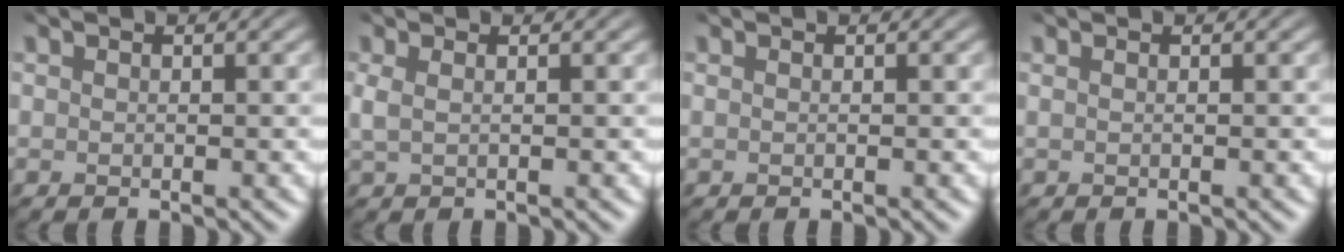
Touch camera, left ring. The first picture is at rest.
{"total": 0.6, "force": [-0.2, 0.0, 0.5], "torque": [-0.023, -0.002, 0.002]}
{"total": 0.0}
{"total": 0.6, "force": [0.2, 0.3, 0.5], "torque": [0.000, 0.005, -0.004]}